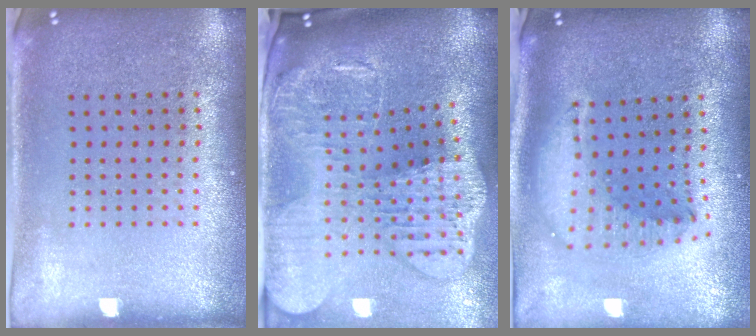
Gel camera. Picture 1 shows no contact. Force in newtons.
{"total": 4.5, "press": 3.4, "slide": 3.0}
{"total": 1.8, "press": 1.4, "slide": 1.0}